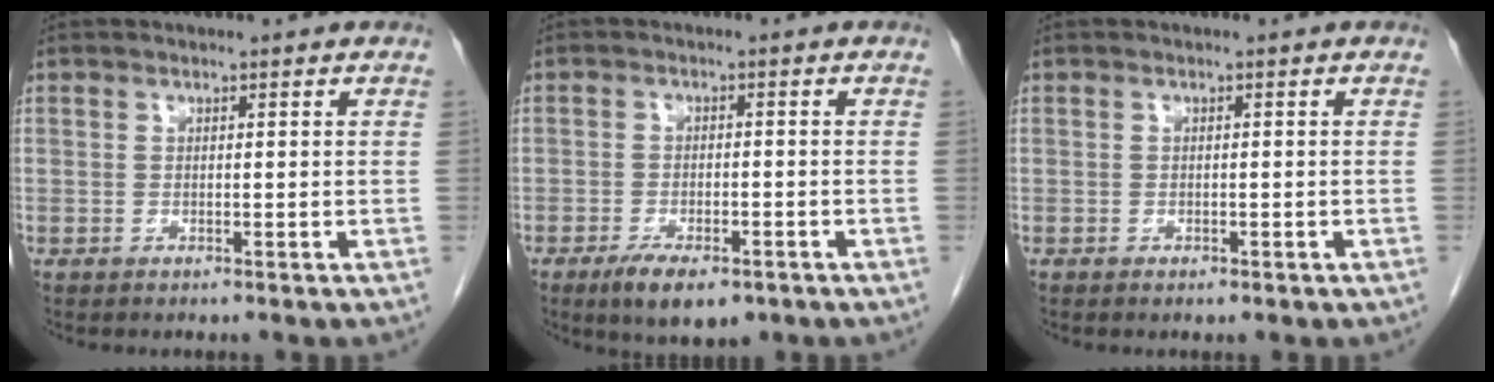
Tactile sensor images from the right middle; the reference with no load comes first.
{"total": 6.8, "force": [-4.4, 2.5, 4.6], "torque": [-0.077, -0.010, -0.065]}
{"total": 1.0, "force": [-0.5, 0.6, 0.6], "torque": [-0.006, 0.001, -0.002]}